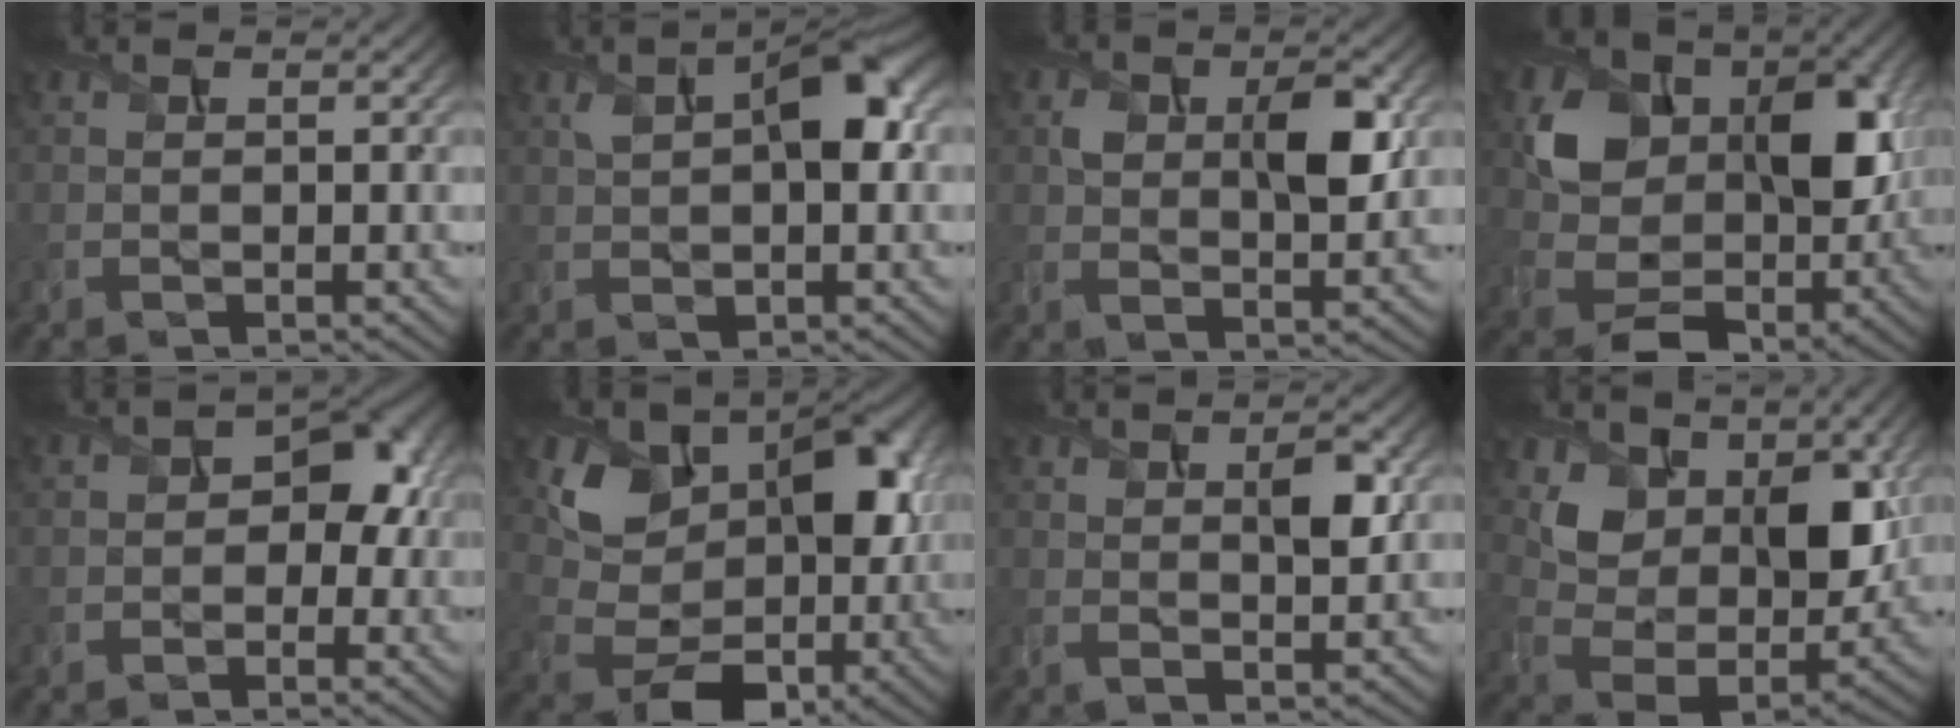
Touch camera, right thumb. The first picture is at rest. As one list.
[{"total": 8.1, "force": [1.6, 3.9, 6.9], "torque": [-0.122, 0.009, 0.026]}, {"total": 6.8, "force": [1.6, 3.9, 5.3], "torque": [-0.094, -0.003, 0.028]}, {"total": 12.2, "force": [1.7, 9.2, 7.9], "torque": [-0.140, -0.012, 0.039]}, {"total": 5.1, "force": [-0.2, 3.8, 3.4], "torque": [-0.029, 0.004, -0.007]}, {"total": 11.9, "force": [2.7, 8.6, 7.7], "torque": [-0.126, -0.015, 0.058]}, {"total": 4.3, "force": [1.7, 1.8, 3.5], "torque": [-0.066, -0.003, 0.033]}, {"total": 11.2, "force": [5.1, 7.4, 6.7], "torque": [-0.137, -0.018, 0.095]}]